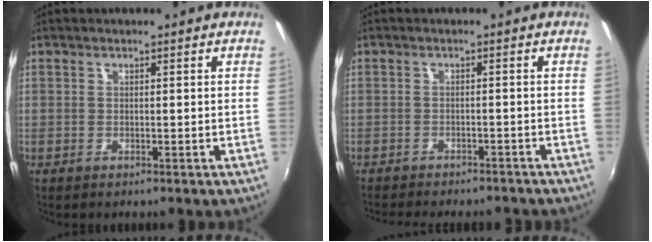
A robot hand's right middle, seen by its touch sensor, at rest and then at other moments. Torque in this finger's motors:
{"motor_torque": [1.04, -1.10, 0.13, 0.05]}